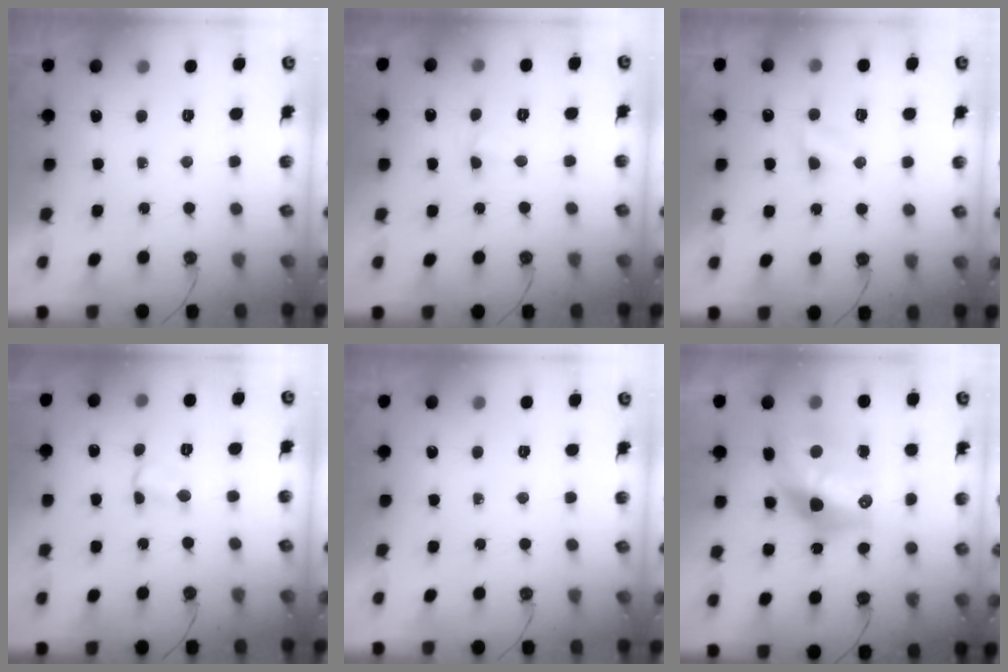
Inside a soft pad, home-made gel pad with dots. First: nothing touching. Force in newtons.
{"total": 3.6, "press": 3.6, "slide": 0.5}
{"total": 4.8, "press": 4.7, "slide": 0.3}
{"total": 2.8, "press": 2.8, "slide": 0.4}
{"total": 0.0}
{"total": 17.3, "press": 16.9, "slide": 3.6}